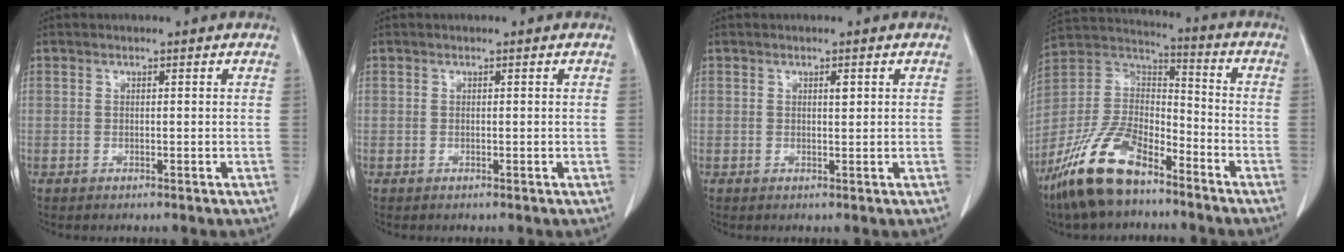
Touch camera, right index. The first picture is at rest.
{"total": 0.0}
{"total": 0.9, "force": [0.4, 0.3, 0.7], "torque": [-0.013, -0.001, 0.005]}
{"total": 15.9, "force": [-11.1, 5.9, 9.6], "torque": [-0.200, 0.005, -0.212]}